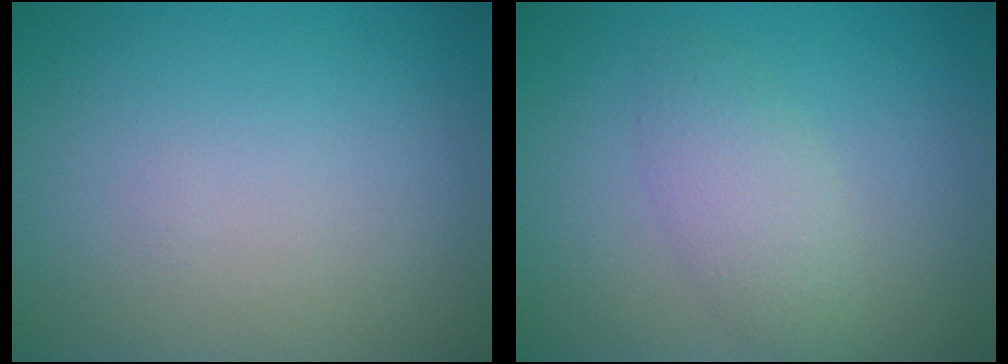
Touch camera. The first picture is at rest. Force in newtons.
{"total": 2.7, "press": 2.7, "slide": 0.0}